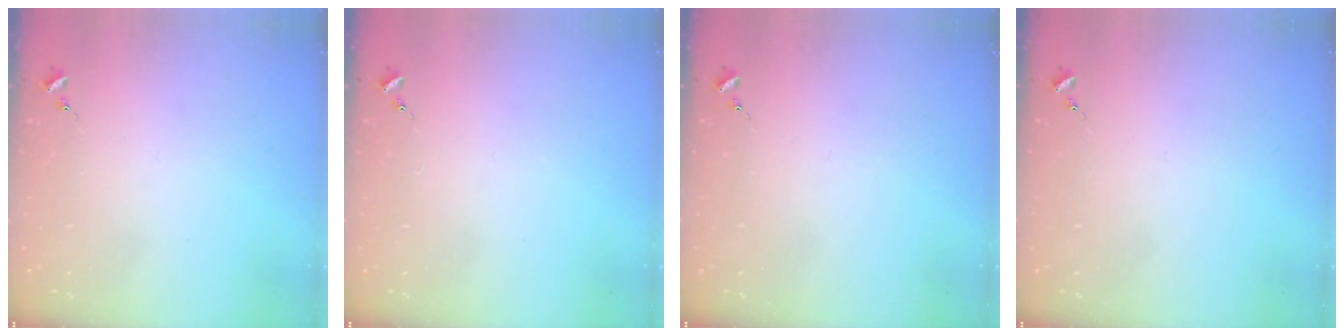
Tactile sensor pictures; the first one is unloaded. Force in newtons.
{"total": 0.0}
{"total": 0.0}
{"total": 0.0}